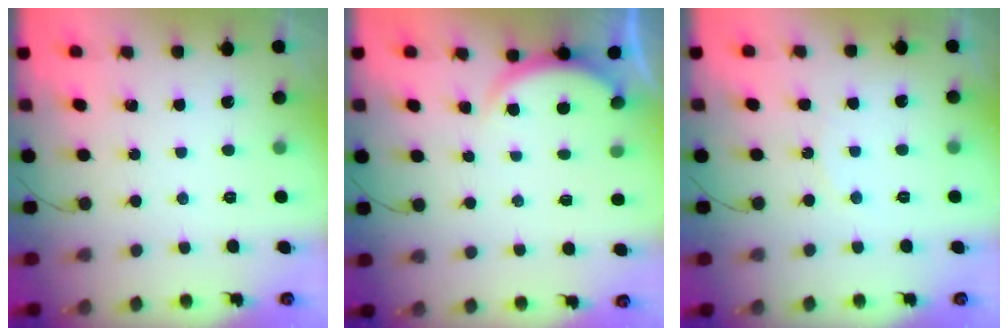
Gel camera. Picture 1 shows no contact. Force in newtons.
{"total": 2.2, "press": 2.2, "slide": 0.6}
{"total": 5.1, "press": 5.1, "slide": 0.5}